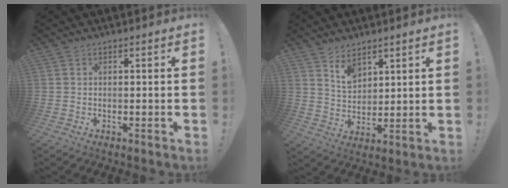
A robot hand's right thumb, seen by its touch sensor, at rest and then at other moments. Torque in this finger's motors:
{"motor_torque": [-0.37, 0.80, 0.07, 0.73, -0.01]}